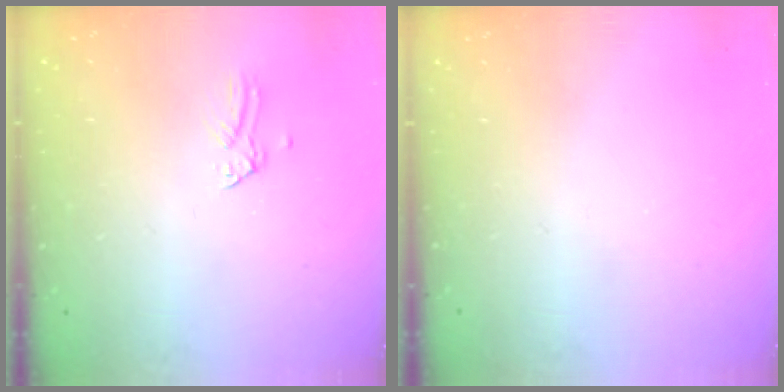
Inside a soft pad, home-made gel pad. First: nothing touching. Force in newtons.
{"total": 0.0}